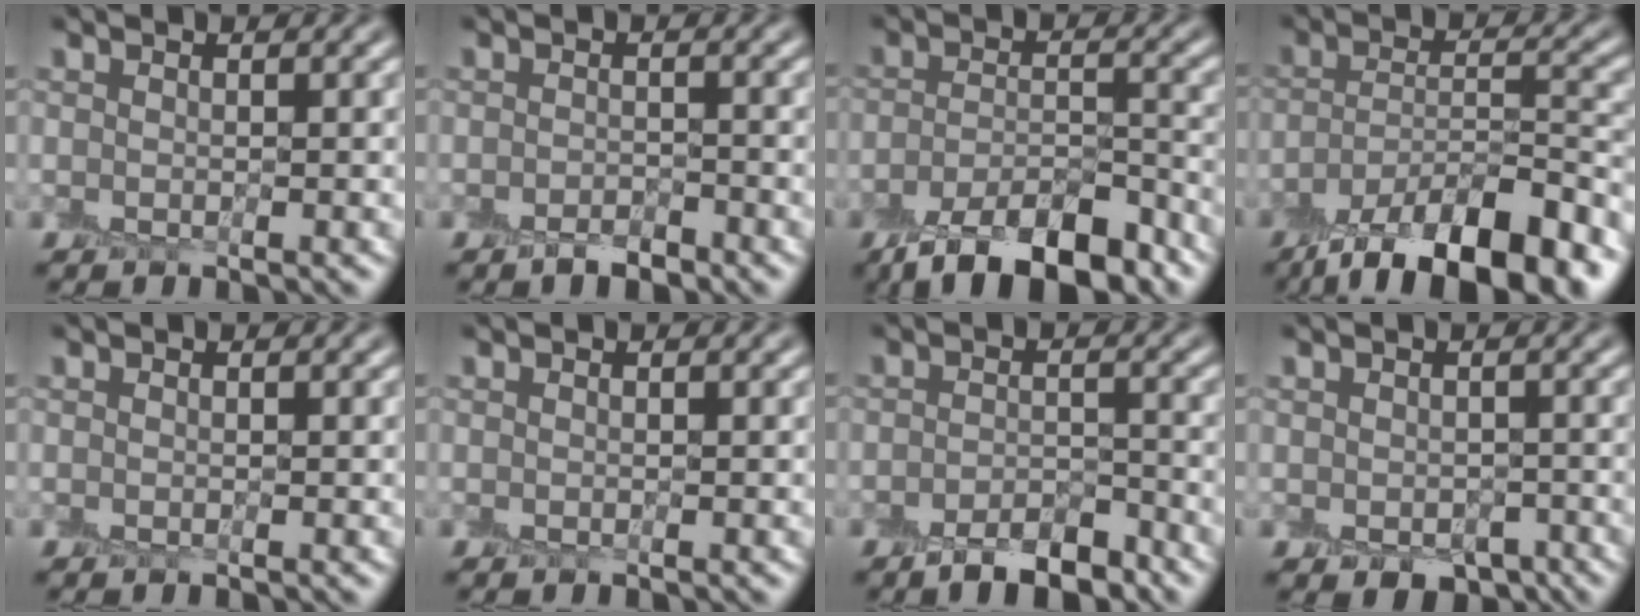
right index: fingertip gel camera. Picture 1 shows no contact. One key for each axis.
{"total": 1.7, "fx": -1.4, "fy": 0.6, "fz": 0.7, "tx": -0.012, "ty": 0.001, "tz": -0.025}
{"total": 8.7, "fx": -6.4, "fy": 2.9, "fz": 5.2, "tx": -0.085, "ty": -0.011, "tz": -0.107}
{"total": 11.7, "fx": -8.2, "fy": 3.6, "fz": 7.6, "tx": -0.128, "ty": -0.009, "tz": -0.140}
{"total": 0.0}
{"total": 0.0}
{"total": 4.2, "fx": -3.2, "fy": 1.7, "fz": 2.2, "tx": -0.030, "ty": 0.000, "tz": -0.053}
{"total": 3.2, "fx": -1.8, "fy": 2.1, "fz": 1.6, "tx": -0.018, "ty": -0.018, "tz": -0.021}